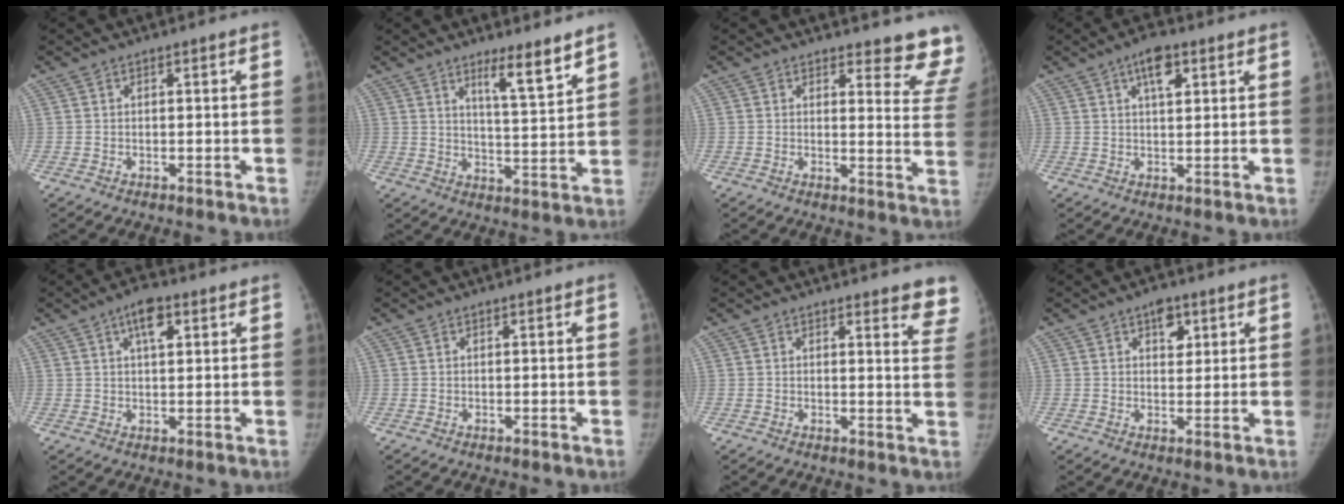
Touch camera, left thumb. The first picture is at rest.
{"total": 7.8, "force": [5.7, 0.9, 5.3], "torque": [-0.077, -0.052, 0.092]}
{"total": 11.5, "force": [11.0, 2.8, 2.2], "torque": [0.021, -0.108, 0.091]}
{"total": 5.6, "force": [2.8, 2.4, 4.2], "torque": [-0.054, -0.005, 0.042]}
{"total": 5.4, "force": [2.5, 2.4, 4.1], "torque": [-0.056, -0.002, 0.038]}
{"total": 0.0}
{"total": 8.2, "force": [7.0, 2.2, 3.6], "torque": [-0.004, -0.037, 0.055]}
{"total": 4.5, "force": [2.3, 2.7, 2.6], "torque": [-0.012, -0.008, 0.032]}